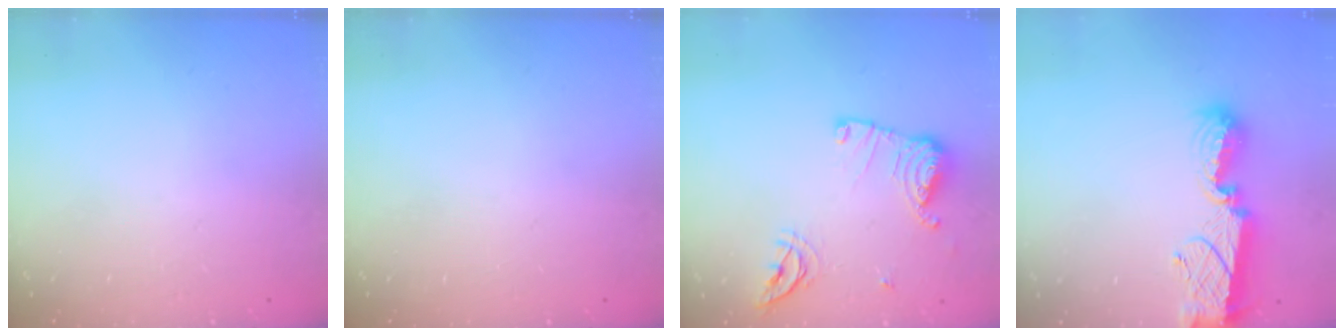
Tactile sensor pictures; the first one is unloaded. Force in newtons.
{"total": 0.0}
{"total": 12.8, "press": 12.8, "slide": 0.5}
{"total": 12.3, "press": 12.3, "slide": 0.8}